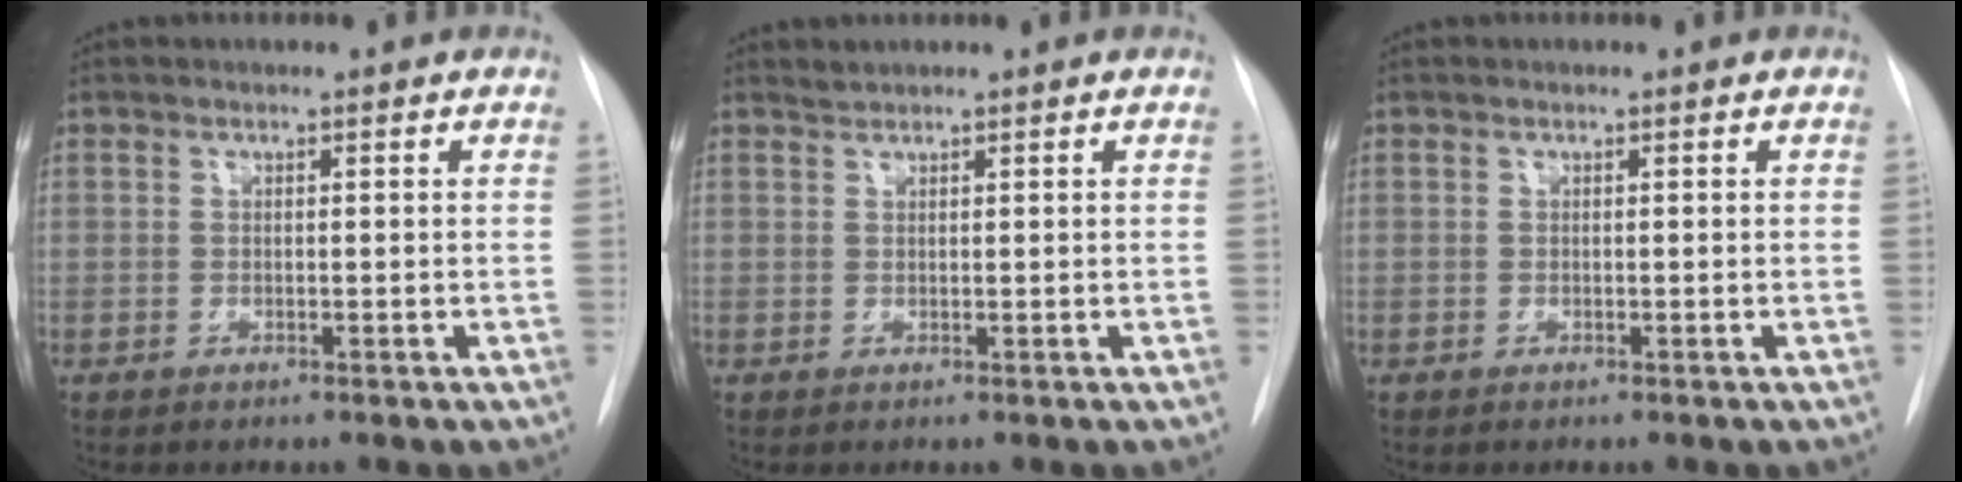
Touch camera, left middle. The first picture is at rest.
{"total": 0.7, "force": [0.7, -0.1, -0.2], "torque": [-0.003, 0.000, 0.015]}
{"total": 0.0}